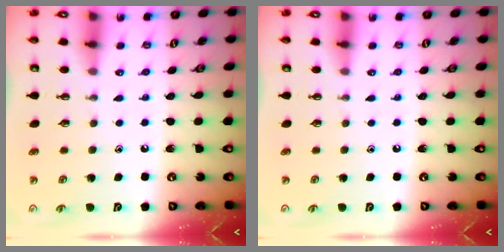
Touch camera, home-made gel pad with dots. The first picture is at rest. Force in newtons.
{"total": 0.0}